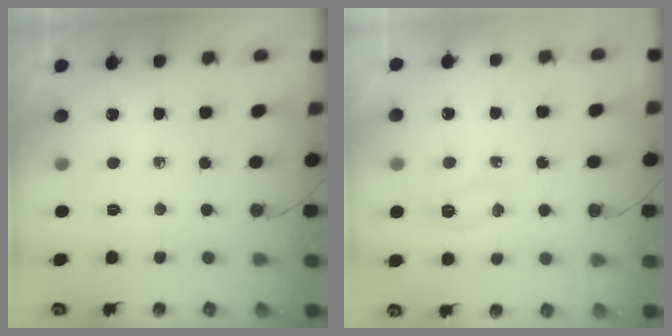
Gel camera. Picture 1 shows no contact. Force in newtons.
{"total": 4.9, "press": 4.8, "slide": 0.9}